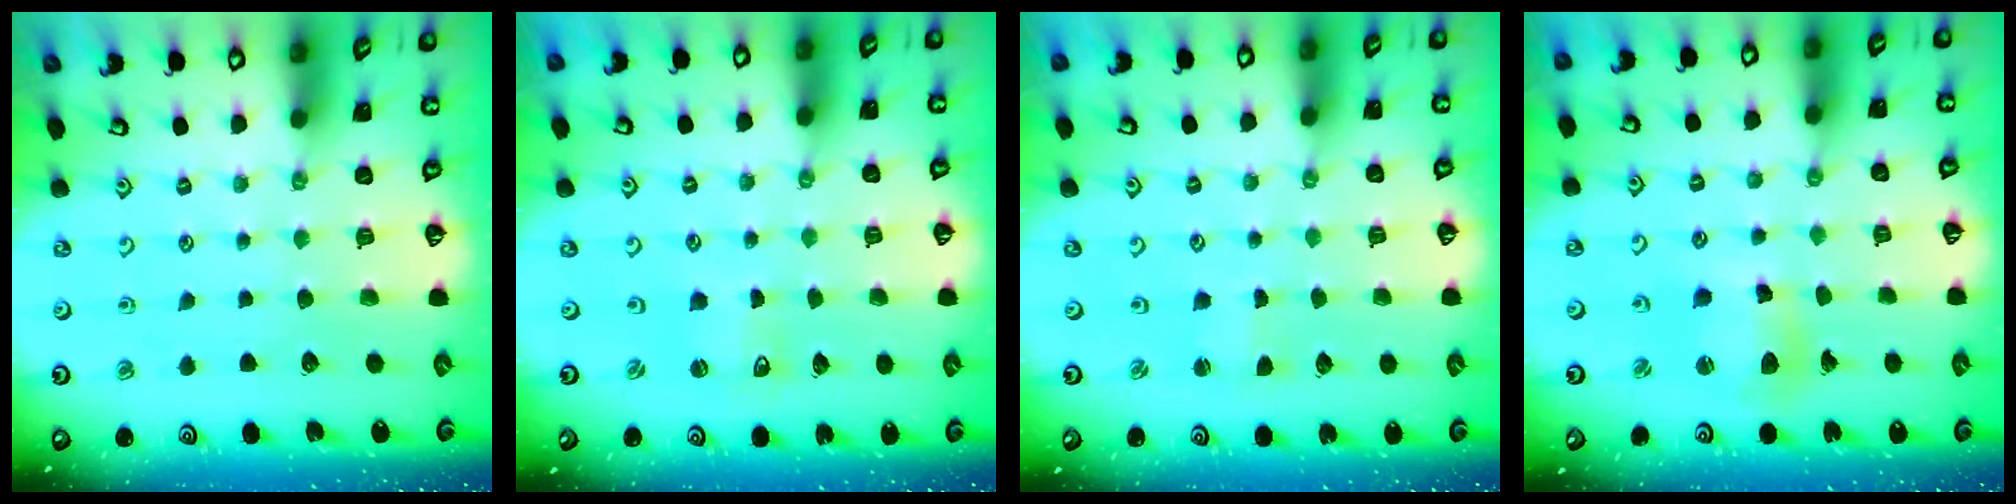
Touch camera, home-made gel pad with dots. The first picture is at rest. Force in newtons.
{"total": 1.2, "press": 1.2, "slide": 0.1}
{"total": 0.9, "press": 0.9, "slide": 0.1}
{"total": 10.0, "press": 9.9, "slide": 1.3}